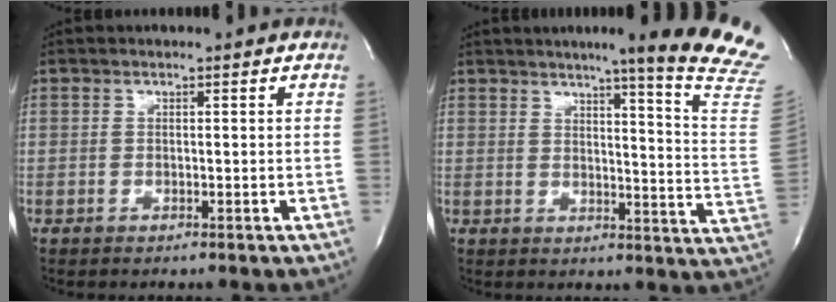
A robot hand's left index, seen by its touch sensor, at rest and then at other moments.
{"total": 17.3, "force": [13.9, -2.0, 10.1], "torque": [-0.127, -0.090, 0.155]}